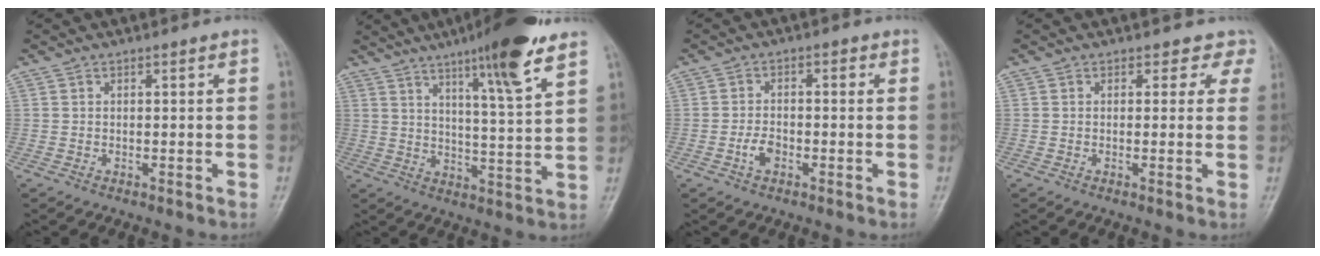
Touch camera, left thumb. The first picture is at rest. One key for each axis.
{"total": 14.2, "fx": 8.9, "fy": 1.3, "fz": 11.0, "tx": -0.164, "ty": -0.045, "tz": 0.136}
{"total": 3.6, "fx": -1.4, "fy": 2.4, "fz": 2.4, "tx": -0.035, "ty": 0.014, "tz": -0.031}
{"total": 3.3, "fx": 2.5, "fy": 2.2, "fz": -0.1, "tx": 0.032, "ty": -0.013, "tz": 0.002}